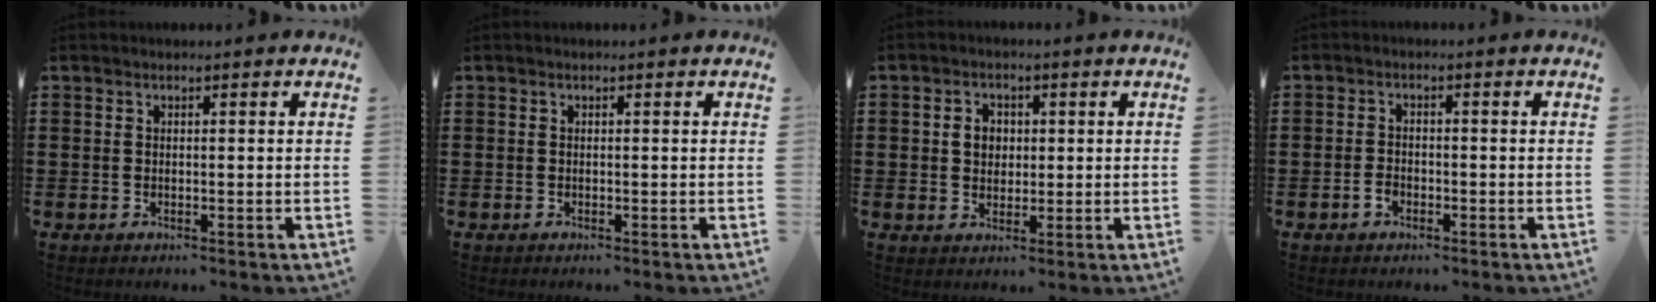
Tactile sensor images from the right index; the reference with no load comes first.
{"total": 0.0}
{"total": 3.3, "force": [0.4, 2.7, 1.7], "torque": [-0.042, 0.012, 0.005]}
{"total": 1.8, "force": [-1.1, 1.1, 1.0], "torque": [-0.022, -0.001, -0.022]}